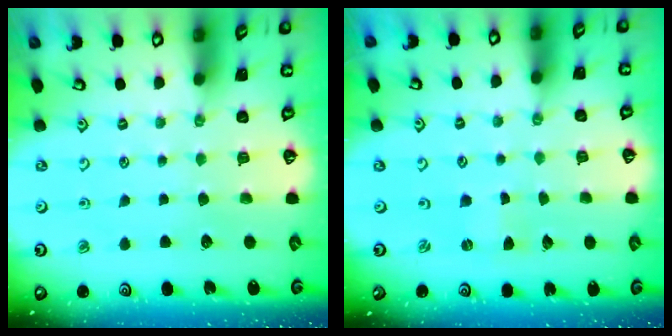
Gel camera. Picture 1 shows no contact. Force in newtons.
{"total": 0.0}